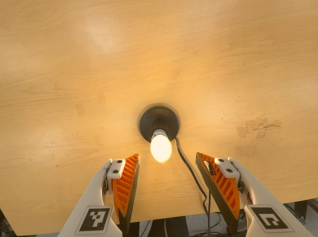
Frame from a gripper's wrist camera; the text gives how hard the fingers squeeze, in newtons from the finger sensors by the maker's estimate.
{"total": 0.0}